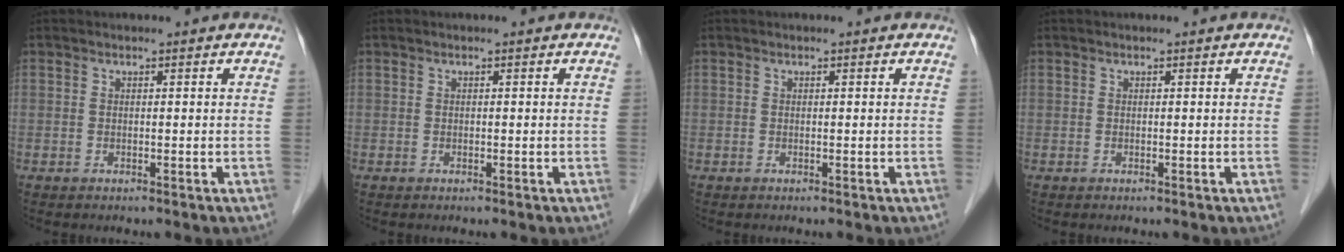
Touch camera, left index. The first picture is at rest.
{"total": 0.0}
{"total": 0.0}
{"total": 0.0}